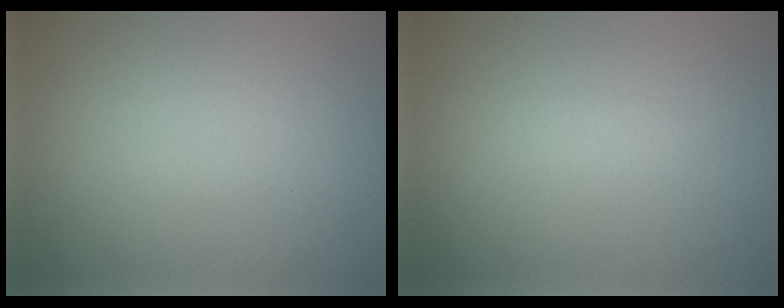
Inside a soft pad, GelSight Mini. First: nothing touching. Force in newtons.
{"total": 0.9, "press": 0.9, "slide": 0.0}